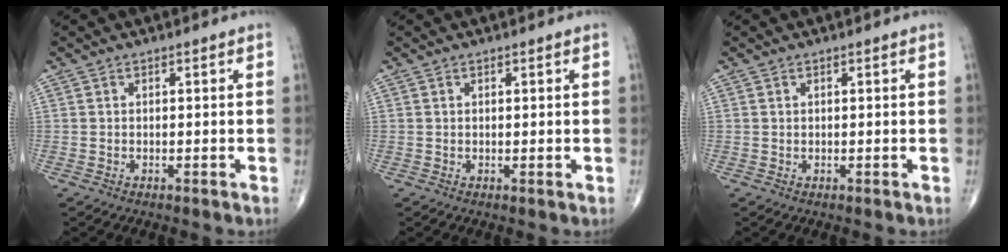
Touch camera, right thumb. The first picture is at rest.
{"total": 0.0}
{"total": 0.0}